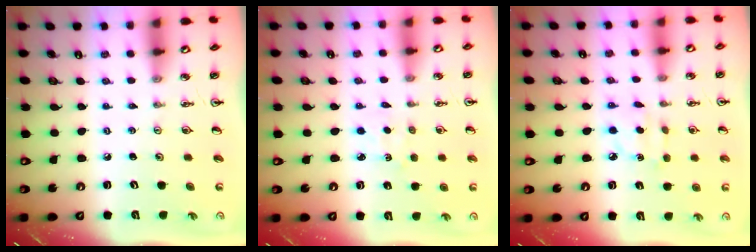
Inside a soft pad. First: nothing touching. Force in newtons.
{"total": 2.2, "press": 2.2, "slide": 0.4}
{"total": 2.8, "press": 2.8, "slide": 0.4}